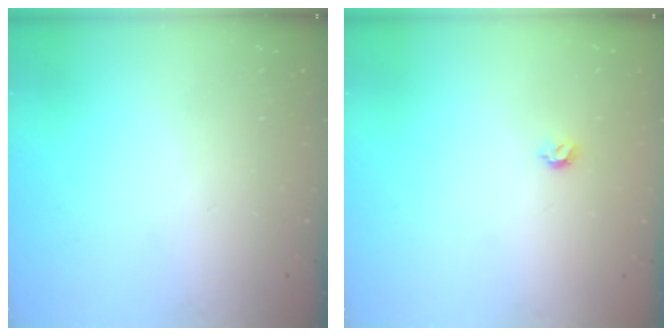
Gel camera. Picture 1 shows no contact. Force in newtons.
{"total": 3.9, "press": 3.8, "slide": 0.8}